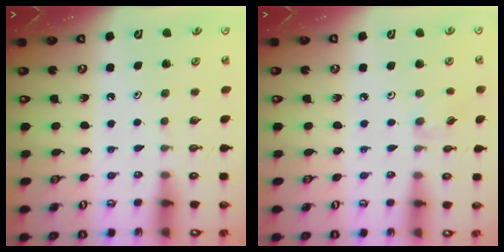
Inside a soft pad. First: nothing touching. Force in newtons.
{"total": 3.4, "press": 3.4, "slide": 0.5}